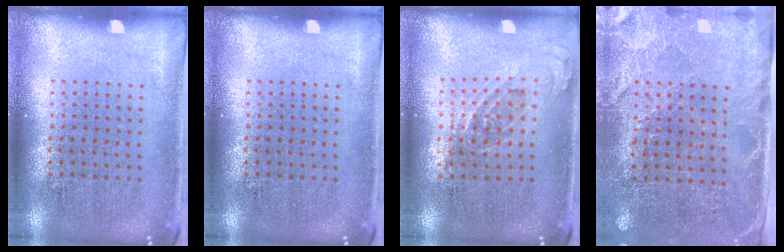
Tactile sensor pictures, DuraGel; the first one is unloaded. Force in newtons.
{"total": 0.0}
{"total": 0.8, "press": 0.6, "slide": 0.5}
{"total": 2.8, "press": 2.4, "slide": 1.3}